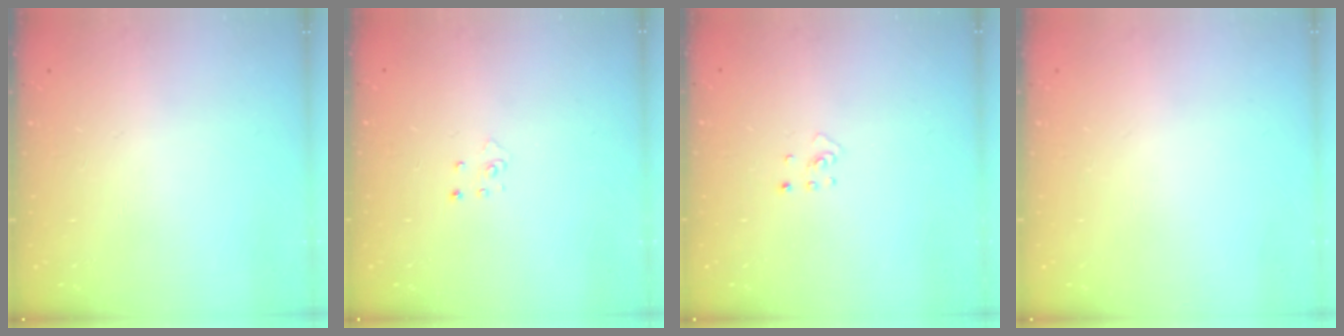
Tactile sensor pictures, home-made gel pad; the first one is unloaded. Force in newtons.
{"total": 2.8, "press": 2.8, "slide": 0.3}
{"total": 2.5, "press": 2.4, "slide": 0.5}
{"total": 0.0}